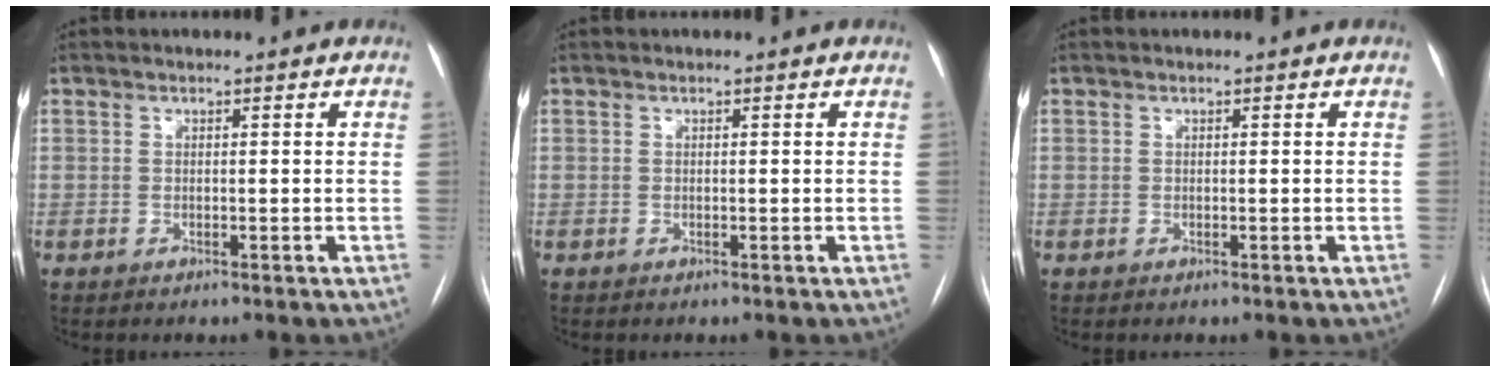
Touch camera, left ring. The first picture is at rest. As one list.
[{"total": 0.0}, {"total": 0.0}]